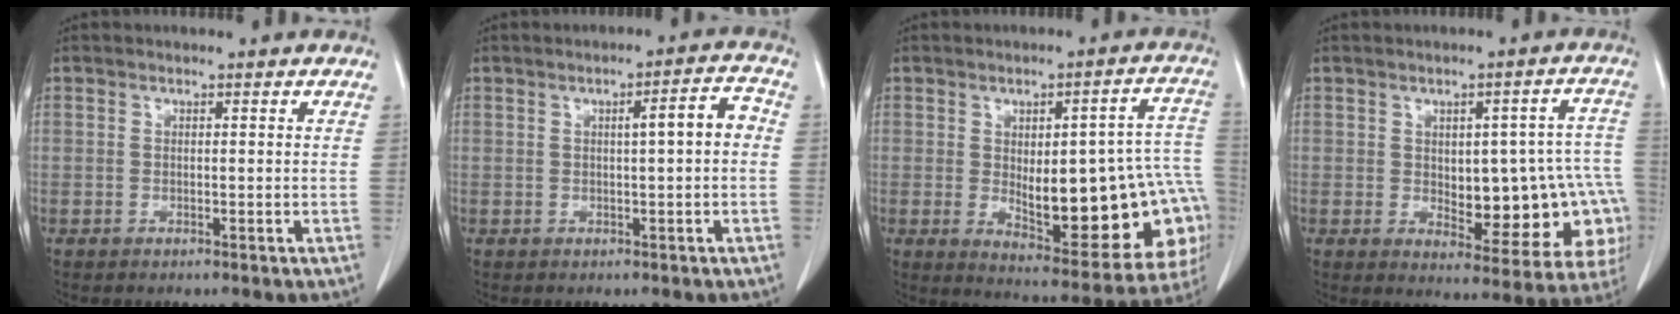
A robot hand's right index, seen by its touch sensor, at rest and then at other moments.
{"total": 4.3, "force": [0.2, 0.5, 4.3], "torque": [-0.061, 0.013, 0.002]}
{"total": 22.5, "force": [-2.9, 7.4, 21.0], "torque": [-0.194, 0.027, -0.008]}
{"total": 16.6, "force": [-2.3, 7.1, 14.9], "torque": [-0.133, 0.030, -0.006]}